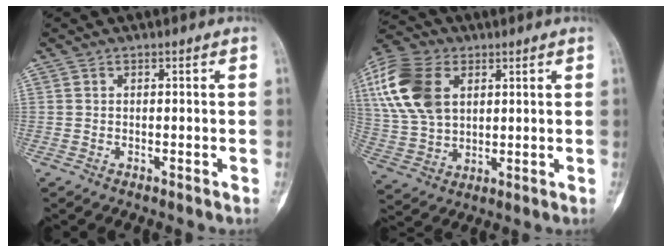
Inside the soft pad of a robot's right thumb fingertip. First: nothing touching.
{"total": 17.3, "force": [5.4, 11.5, 11.7], "torque": [-0.241, -0.002, 0.103]}